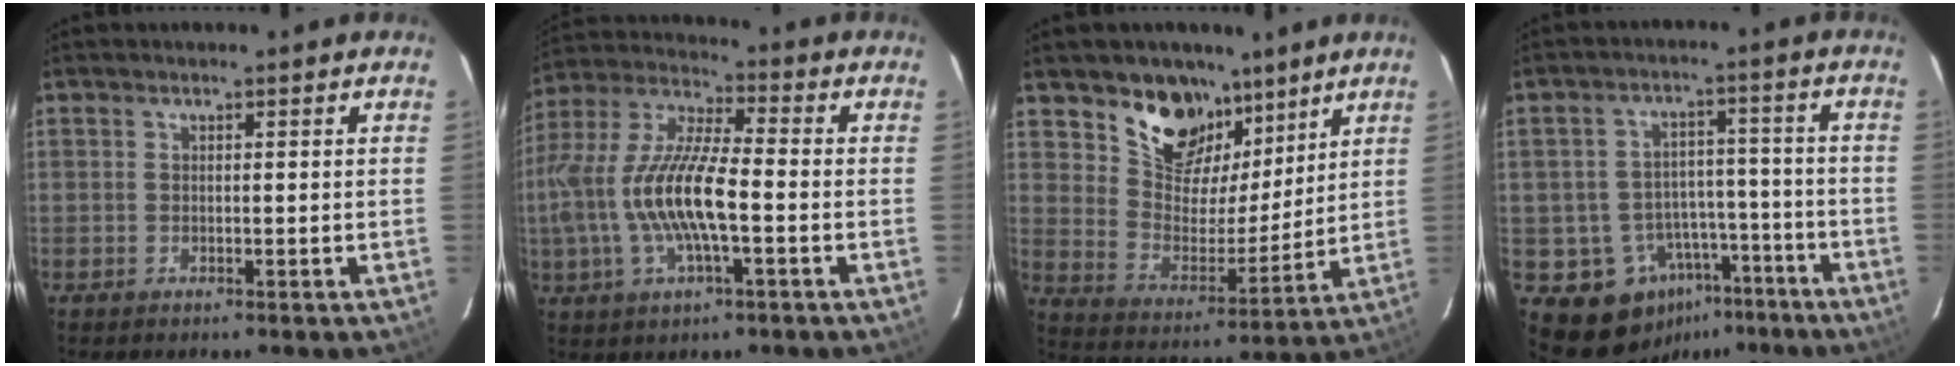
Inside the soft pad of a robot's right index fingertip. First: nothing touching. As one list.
[{"total": 17.0, "force": [-3.1, 5.1, 15.9], "torque": [-0.318, -0.001, -0.059]}, {"total": 14.2, "force": [9.5, 8.9, 5.6], "torque": [-0.111, -0.002, 0.175]}, {"total": 12.2, "force": [-7.2, 9.3, 3.3], "torque": [-0.069, 0.040, -0.078]}]